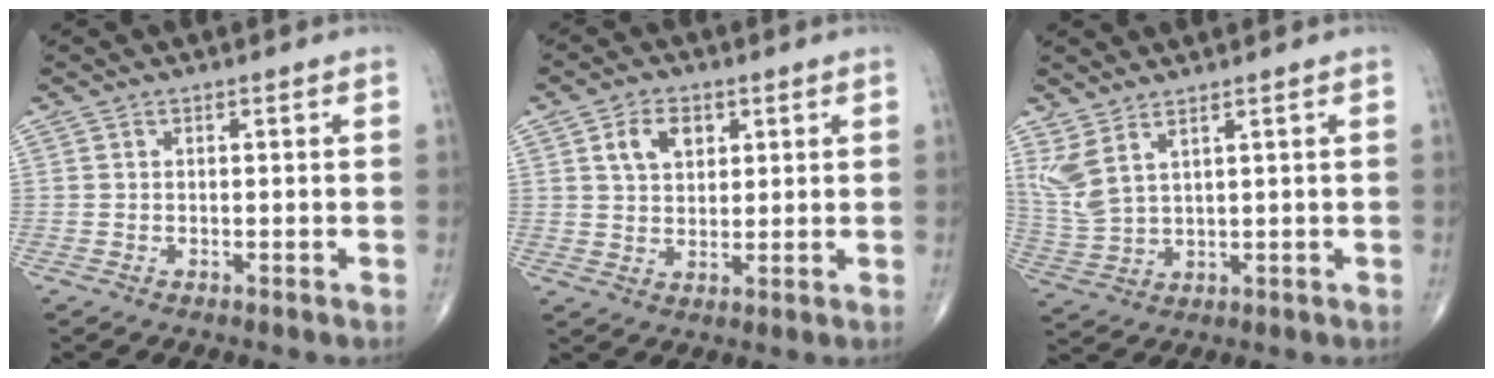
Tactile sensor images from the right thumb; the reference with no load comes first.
{"total": 6.4, "force": [2.5, 4.2, 4.0], "torque": [-0.053, -0.007, 0.046]}
{"total": 6.8, "force": [4.0, 2.4, 5.0], "torque": [-0.122, -0.020, 0.093]}